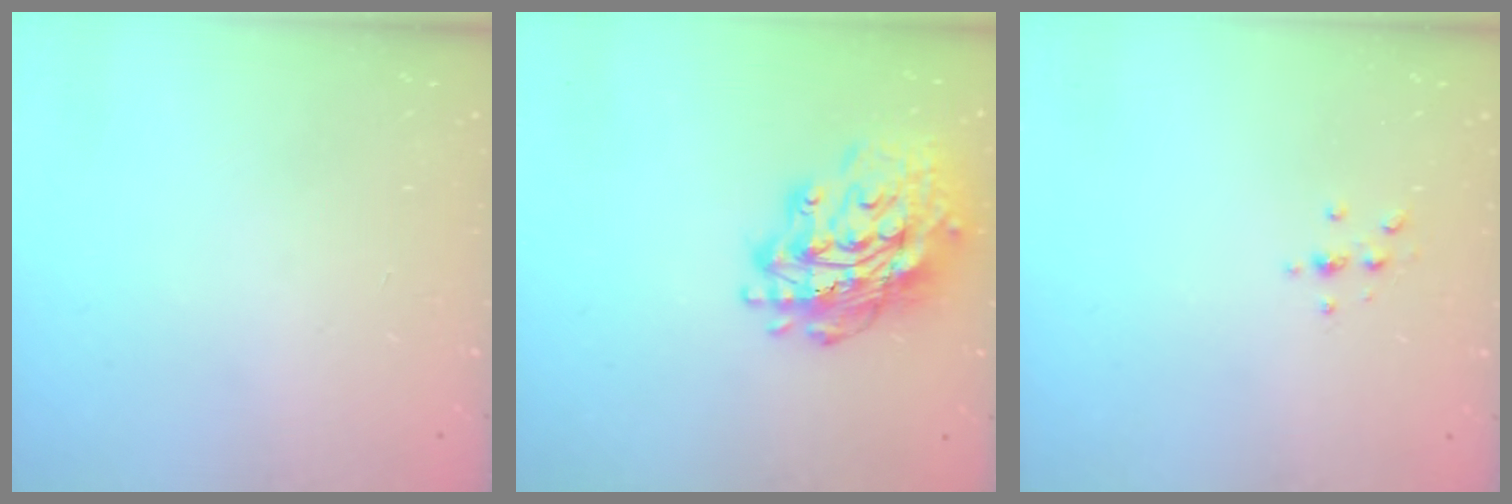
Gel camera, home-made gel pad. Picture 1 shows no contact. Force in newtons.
{"total": 19.1, "press": 19.0, "slide": 1.9}
{"total": 2.4, "press": 2.4, "slide": 0.3}